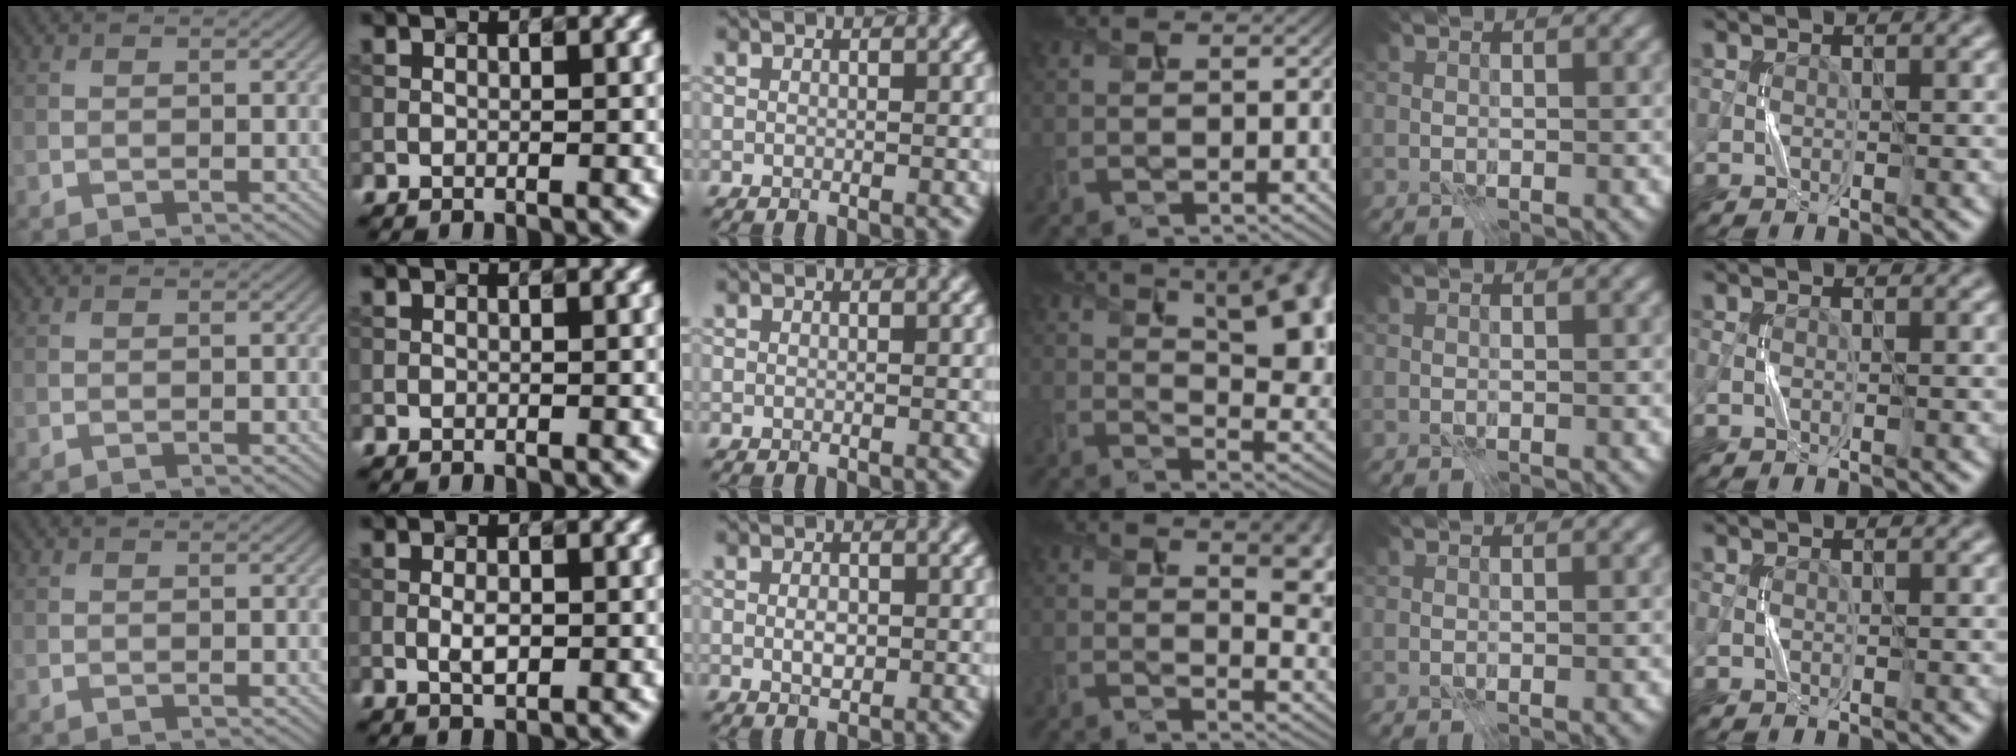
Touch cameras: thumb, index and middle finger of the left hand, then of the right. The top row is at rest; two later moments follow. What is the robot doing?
{"motion": "press", "object": "syringe"}